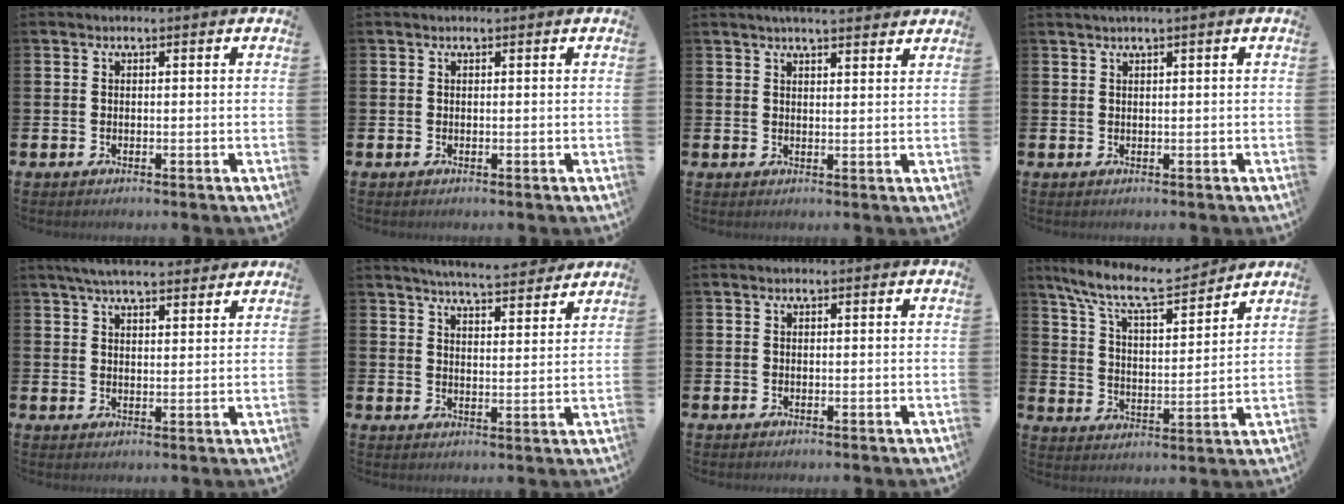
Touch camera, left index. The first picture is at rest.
{"total": 0.0}
{"total": 3.7, "force": [3.6, 0.2, 1.0], "torque": [-0.022, -0.014, 0.064]}
{"total": 1.1, "force": [0.8, -0.2, 0.8], "torque": [-0.016, 0.000, 0.014]}
{"total": 5.3, "force": [5.0, 1.0, 1.6], "torque": [-0.037, -0.016, 0.090]}
{"total": 5.9, "force": [5.8, 0.0, 0.9], "torque": [-0.021, -0.042, 0.100]}
{"total": 0.0}
{"total": 9.7, "force": [8.6, 1.9, 4.0], "torque": [-0.112, -0.047, 0.152]}